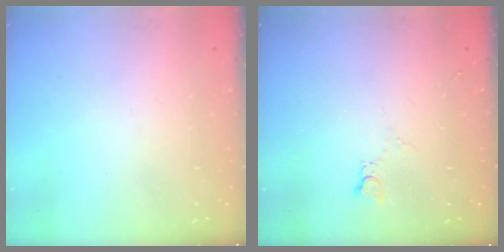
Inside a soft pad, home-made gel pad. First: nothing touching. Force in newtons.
{"total": 2.1, "press": 2.1, "slide": 0.3}